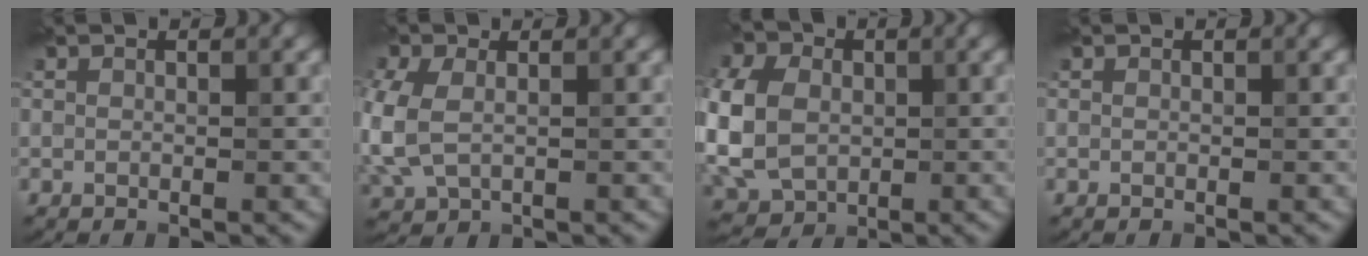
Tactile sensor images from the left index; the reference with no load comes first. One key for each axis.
{"total": 5.9, "fx": -0.8, "fy": 4.1, "fz": 4.2, "tx": -0.120, "ty": -0.011, "tz": 0.000}
{"total": 17.2, "fx": 1.2, "fy": 14.4, "fz": 9.4, "tx": -0.239, "ty": 0.018, "tz": -0.013}
{"total": 0.0}